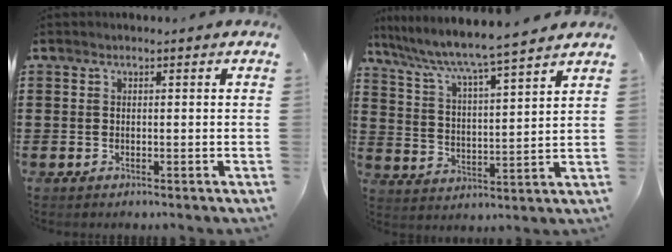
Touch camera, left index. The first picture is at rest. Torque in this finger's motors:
{"motor_torque": [2.14, 0.00, 0.47, 0.21]}